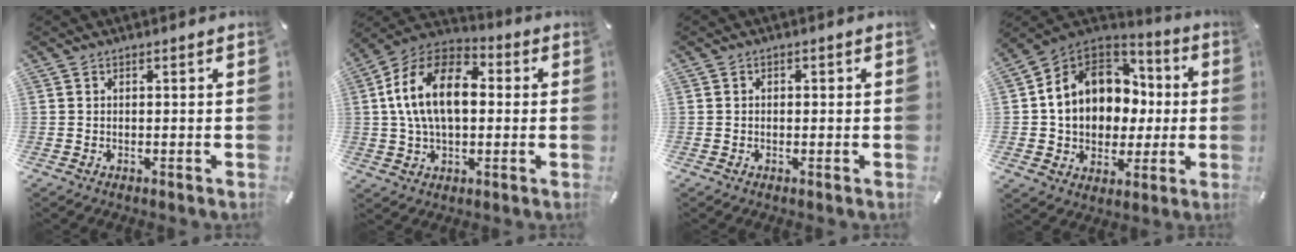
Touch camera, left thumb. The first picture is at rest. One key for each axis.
{"total": 16.1, "fx": 1.6, "fy": 10.2, "fz": 12.3, "tx": -0.264, "ty": 0.011, "tz": 0.025}
{"total": 0.8, "fx": -0.2, "fy": 0.7, "fz": 0.3, "tx": -0.006, "ty": 0.005, "tz": -0.006}
{"total": 13.5, "fx": 1.5, "fy": 12.1, "fz": 5.8, "tx": -0.131, "ty": -0.004, "tz": 0.035}